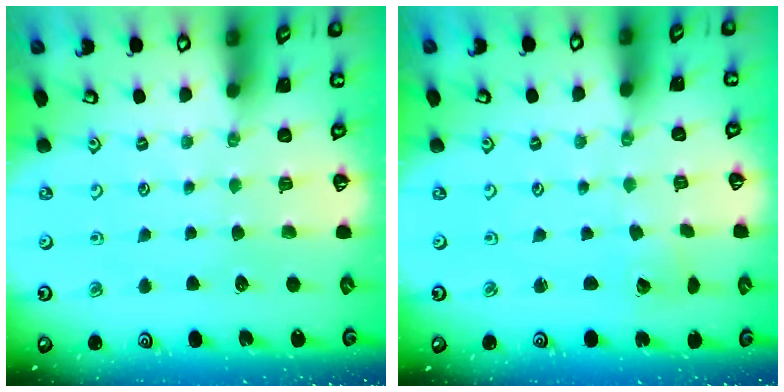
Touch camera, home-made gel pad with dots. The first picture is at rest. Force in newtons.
{"total": 2.7, "press": 2.7, "slide": 0.0}